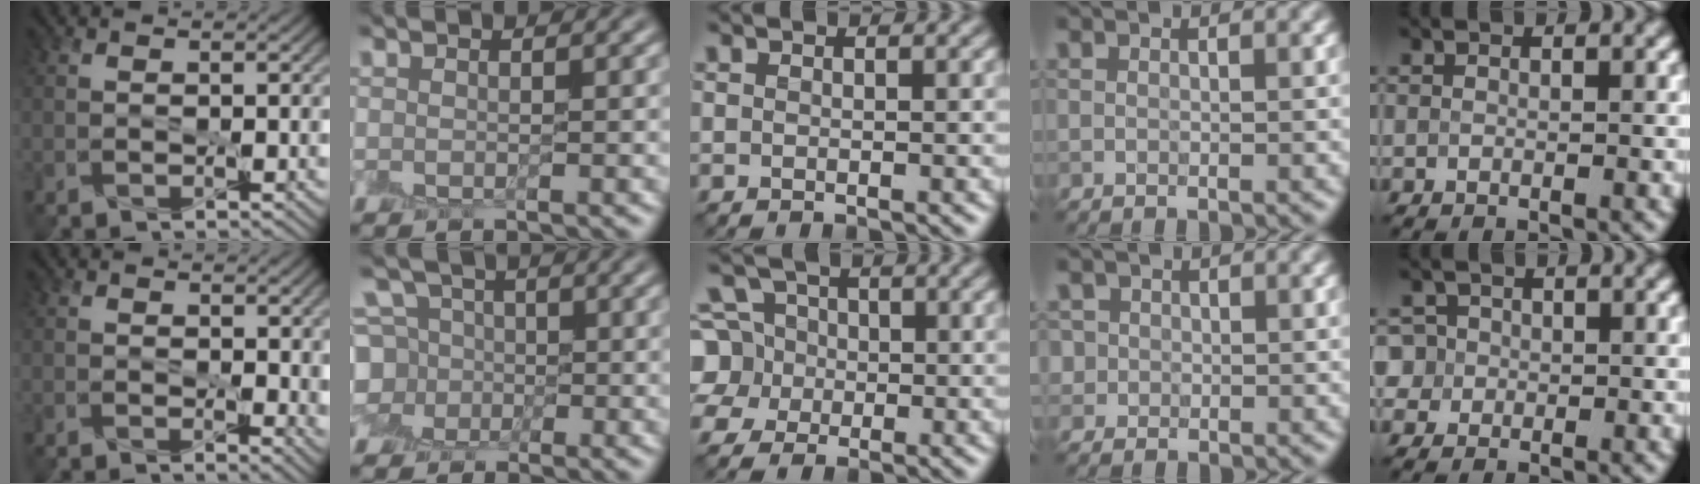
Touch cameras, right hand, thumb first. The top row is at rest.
{"thumb": {"total": 2.3, "force": [0.6, 1.2, 1.8], "torque": [-0.022, -0.007, 0.012]}, "index": {"total": 4.7, "force": [-0.5, 4.2, 2.2], "torque": [-0.041, 0.013, -0.027]}, "middle": {"total": 6.3, "force": [-0.1, 5.8, 2.4], "torque": [-0.054, 0.036, -0.037]}, "ring": {"total": 1.9, "force": [0.4, 1.8, 0.5], "torque": [0.000, 0.004, 0.010]}, "little": {"total": 3.0, "force": [0.5, 2.9, 0.8], "torque": [-0.003, 0.020, 0.000]}}